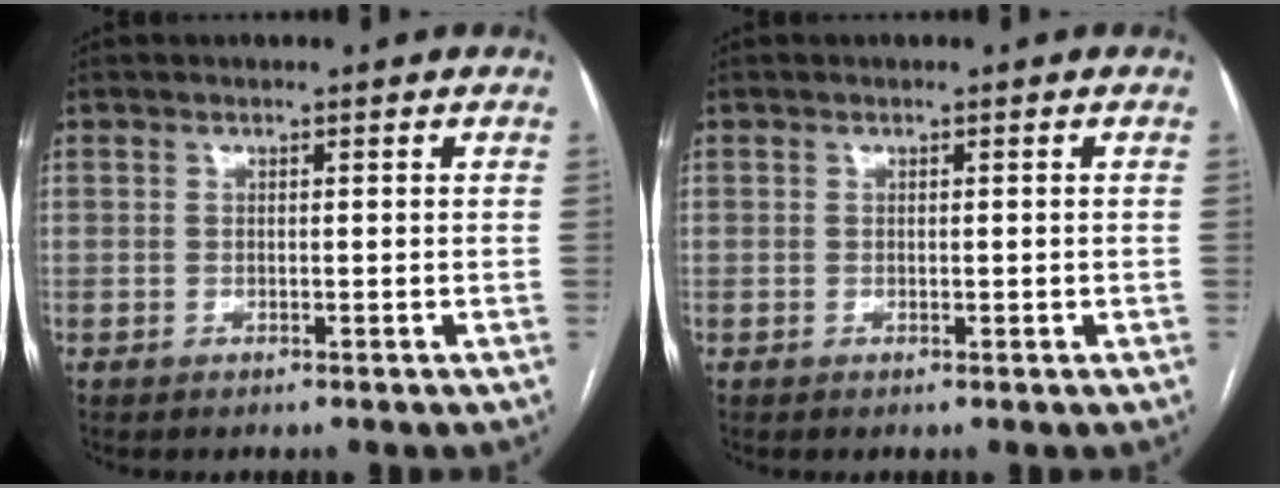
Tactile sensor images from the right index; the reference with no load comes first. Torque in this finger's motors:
{"motor_torque": [-0.27, 0.30, 0.02, 0.03]}